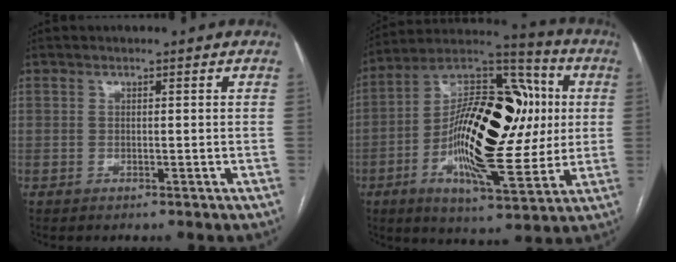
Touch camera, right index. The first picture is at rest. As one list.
[{"total": 24.1, "force": [-0.1, 8.6, 22.6], "torque": [-0.404, 0.029, -0.008]}]